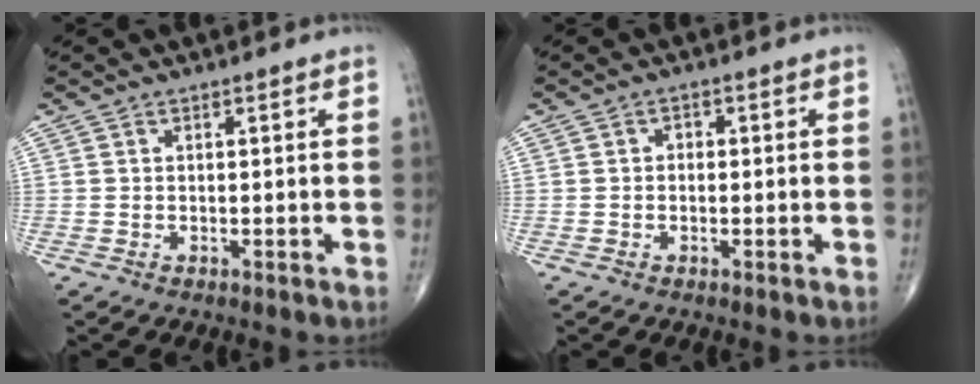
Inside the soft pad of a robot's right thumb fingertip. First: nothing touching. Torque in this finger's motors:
{"motor_torque": [0.00, -0.15, 0.04, -0.21, 0.06]}